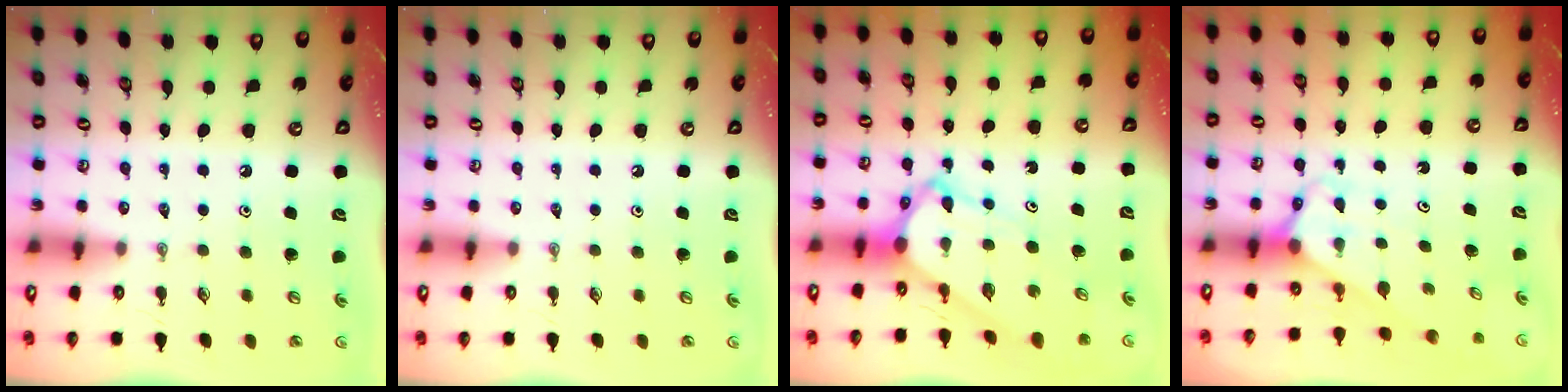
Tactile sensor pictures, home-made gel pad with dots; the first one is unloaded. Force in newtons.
{"total": 0.0}
{"total": 6.2, "press": 6.2, "slide": 0.5}
{"total": 3.0, "press": 3.0, "slide": 0.2}